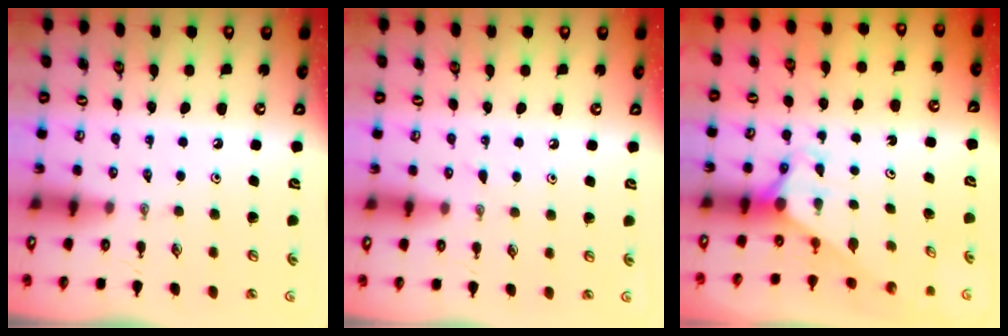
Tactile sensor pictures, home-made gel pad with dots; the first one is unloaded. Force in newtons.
{"total": 4.4, "press": 4.4, "slide": 0.6}
{"total": 2.9, "press": 2.9, "slide": 0.0}